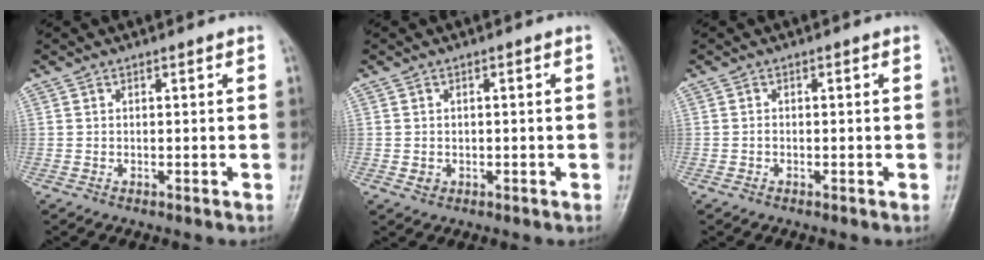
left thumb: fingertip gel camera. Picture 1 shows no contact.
{"total": 1.5, "force": [-0.3, 1.3, 0.5], "torque": [-0.005, 0.003, -0.001]}
{"total": 0.5, "force": [-0.3, 0.3, 0.2], "torque": [-0.008, 0.000, -0.009]}